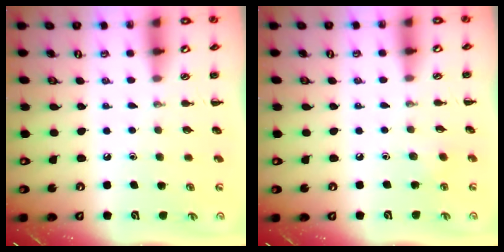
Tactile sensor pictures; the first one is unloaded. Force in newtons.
{"total": 2.0, "press": 1.9, "slide": 0.7}